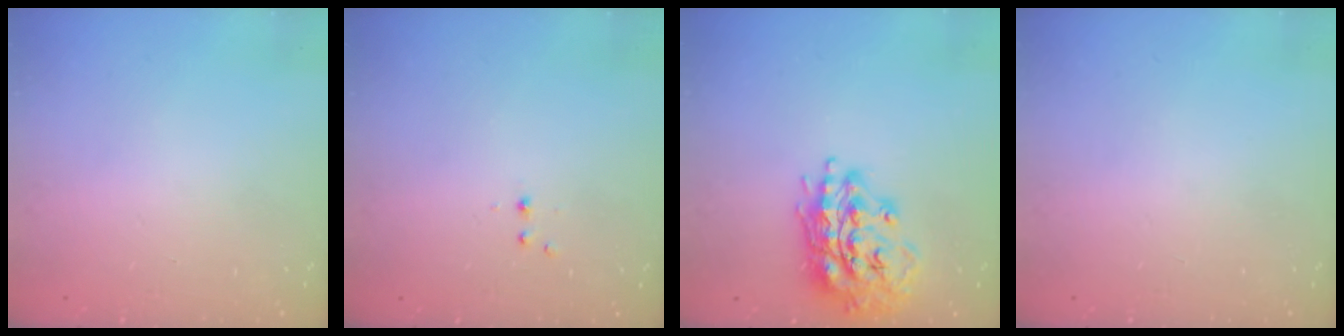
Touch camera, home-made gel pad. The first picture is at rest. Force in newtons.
{"total": 2.2, "press": 1.9, "slide": 1.0}
{"total": 16.5, "press": 16.4, "slide": 1.9}
{"total": 0.0}